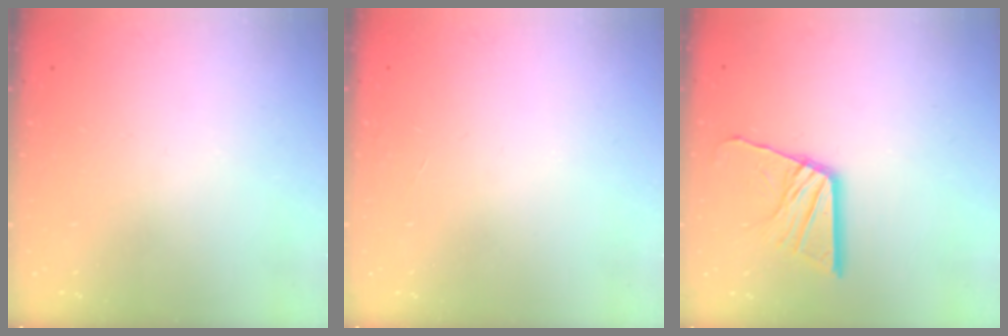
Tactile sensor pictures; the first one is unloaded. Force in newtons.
{"total": 0.0}
{"total": 12.9, "press": 12.9, "slide": 1.2}